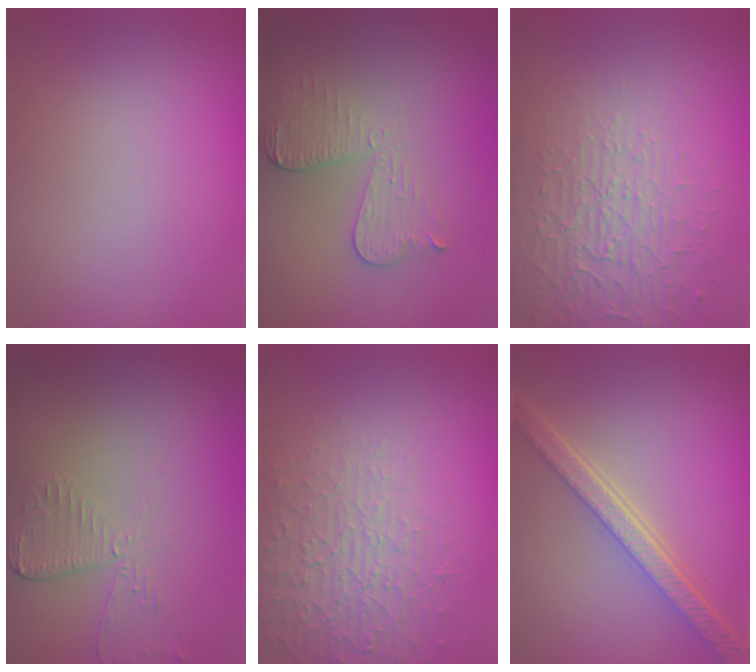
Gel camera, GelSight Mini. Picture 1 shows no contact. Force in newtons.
{"total": 3.1, "press": 2.7, "slide": 1.4}
{"total": 3.7, "press": 3.3, "slide": 1.7}
{"total": 2.5, "press": 2.3, "slide": 1.2}
{"total": 3.9, "press": 3.5, "slide": 1.8}
{"total": 5.6, "press": 4.2, "slide": 3.7}